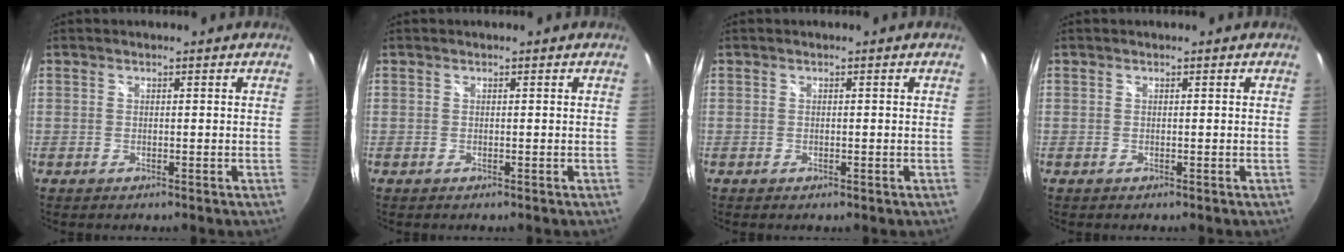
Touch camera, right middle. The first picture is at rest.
{"total": 0.0}
{"total": 0.6, "force": [0.5, -0.1, -0.2], "torque": [0.005, 0.001, 0.006]}
{"total": 0.0}